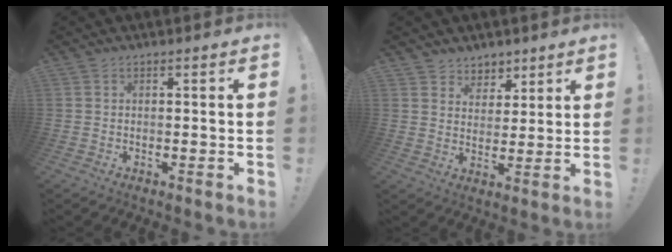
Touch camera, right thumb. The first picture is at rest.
{"total": 6.3, "force": [4.4, 4.5, -0.1], "torque": [0.007, -0.041, 0.087]}